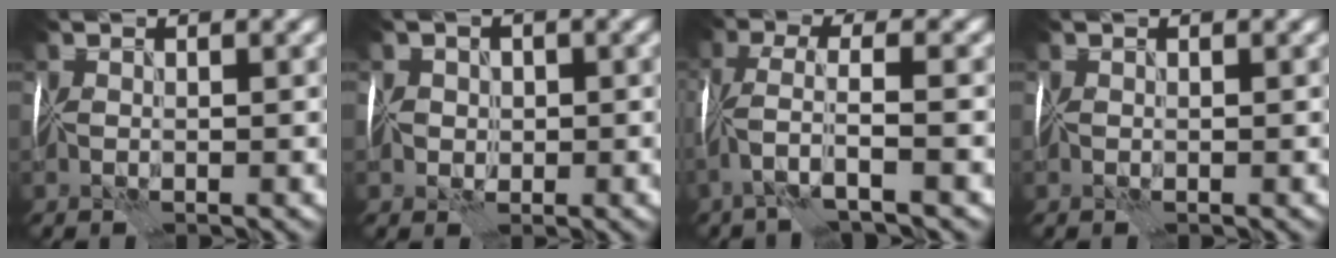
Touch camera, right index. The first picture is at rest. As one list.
[{"total": 2.1, "force": [0.0, 1.9, 0.8], "torque": [-0.005, 0.003, -0.004]}, {"total": 3.4, "force": [-1.6, 0.3, 3.0], "torque": [-0.064, 0.010, -0.040]}, {"total": 0.0}]